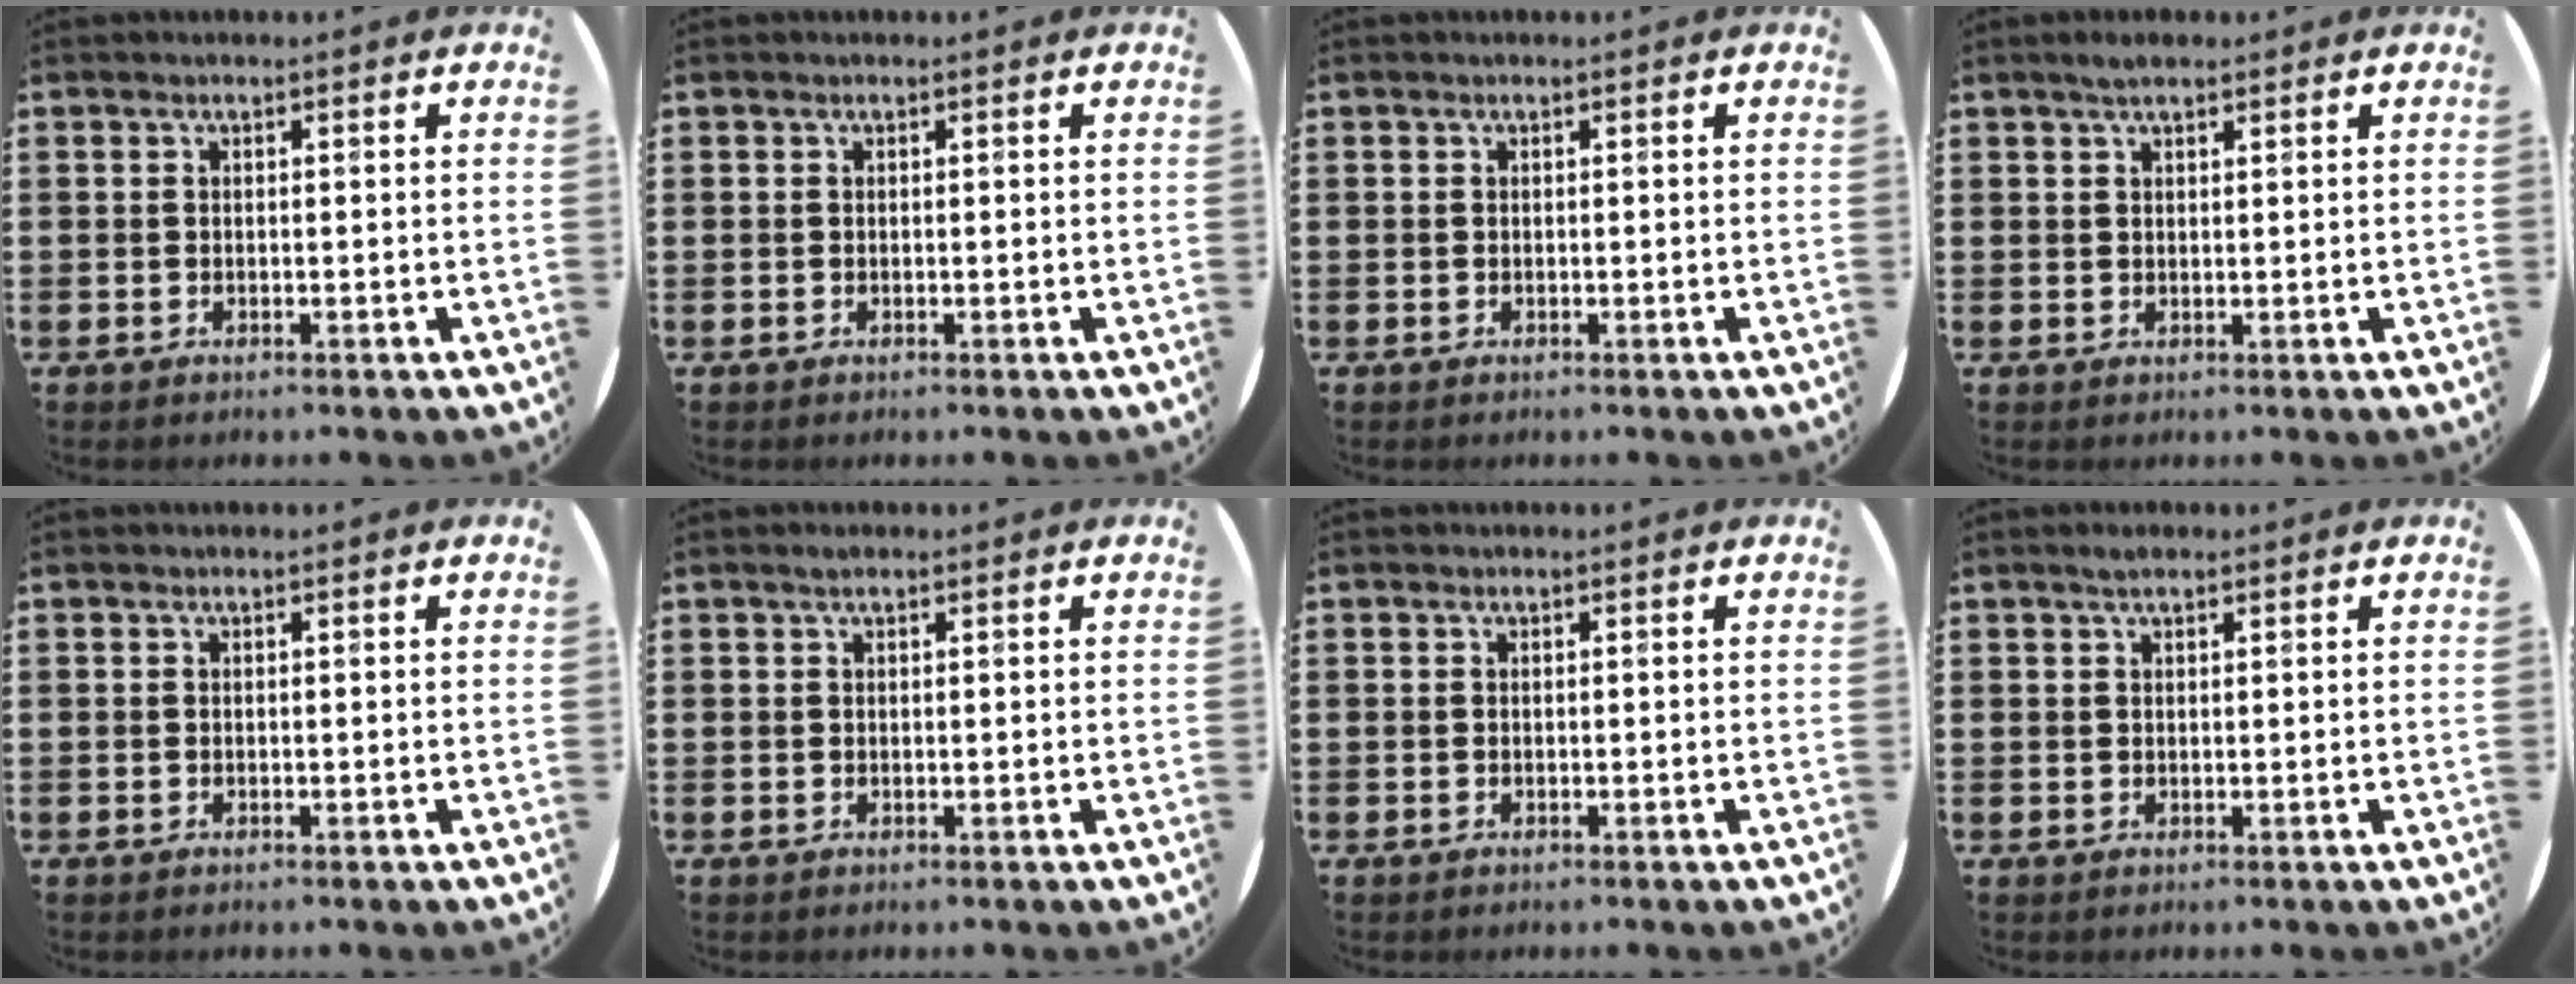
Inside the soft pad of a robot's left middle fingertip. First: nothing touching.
{"total": 0.0}
{"total": 0.0}
{"total": 1.9, "force": [1.4, 0.6, 1.1], "torque": [-0.015, 0.002, 0.023]}
{"total": 0.0}
{"total": 0.6, "force": [0.4, 0.1, 0.4], "torque": [-0.007, 0.001, 0.007]}
{"total": 0.0}
{"total": 1.2, "force": [0.9, 0.4, 0.6], "torque": [-0.013, 0.004, 0.016]}